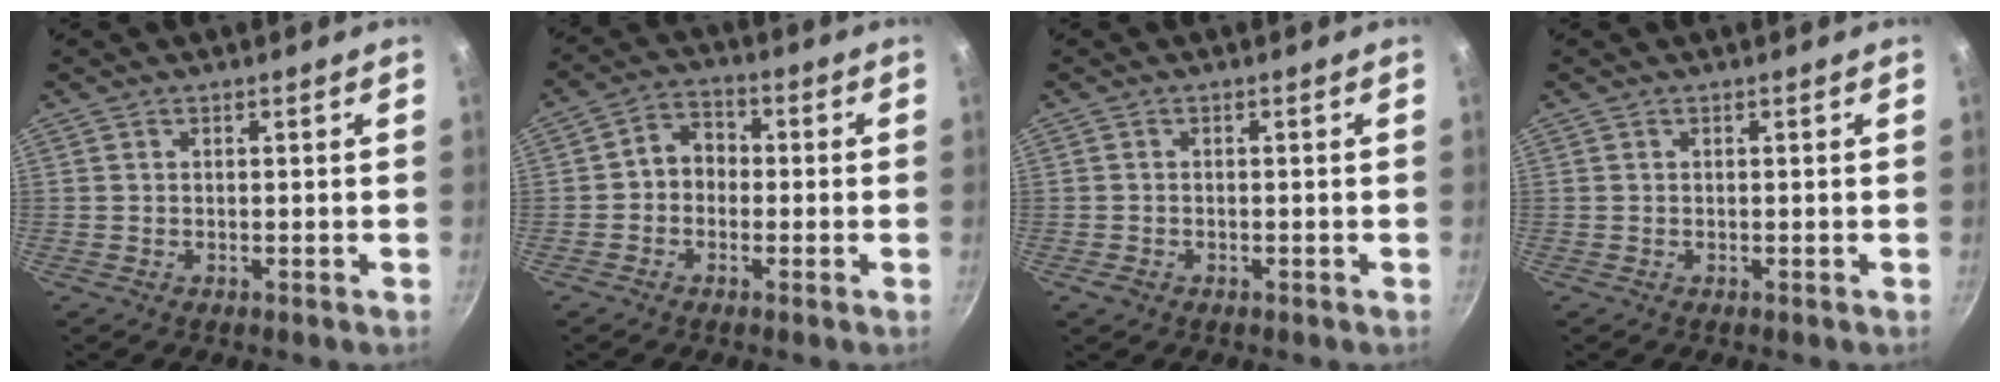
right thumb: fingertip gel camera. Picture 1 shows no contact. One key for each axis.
{"total": 5.4, "fx": -0.6, "fy": 4.5, "fz": 3.0, "tx": -0.023, "ty": 0.019, "tz": -0.025}
{"total": 1.5, "fx": -0.8, "fy": 1.1, "fz": 0.6, "tx": -0.014, "ty": 0.004, "tz": -0.012}
{"total": 0.0}